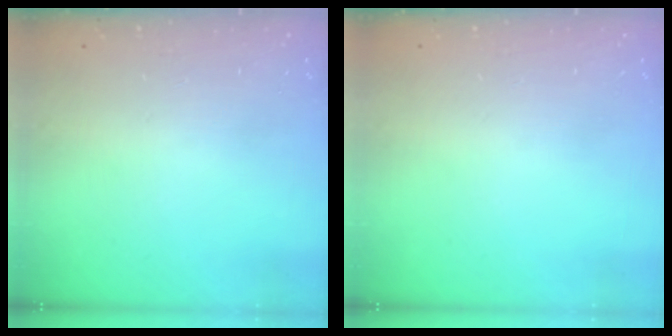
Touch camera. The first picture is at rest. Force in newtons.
{"total": 0.0}